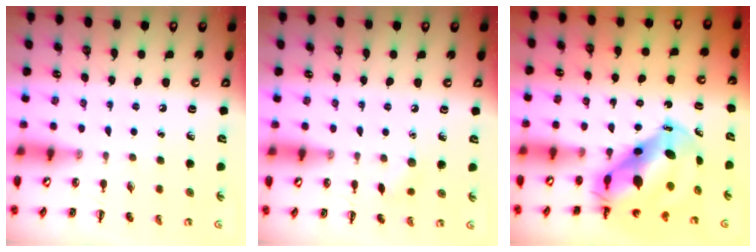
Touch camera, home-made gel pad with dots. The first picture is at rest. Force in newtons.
{"total": 5.0, "press": 4.8, "slide": 1.4}
{"total": 11.1, "press": 10.7, "slide": 3.1}